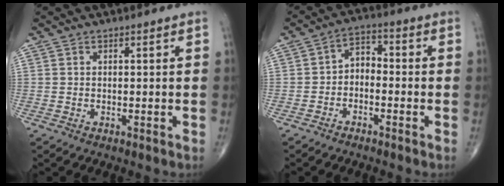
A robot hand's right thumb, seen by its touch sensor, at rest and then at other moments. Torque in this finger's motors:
{"motor_torque": [-0.27, -0.12, 0.35, -0.02, -0.03]}